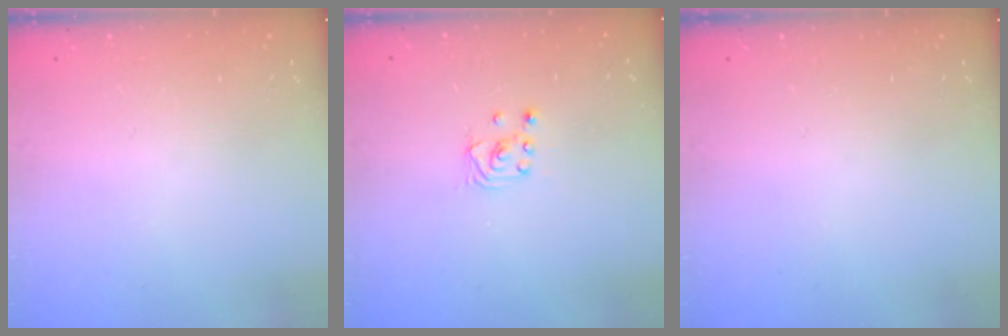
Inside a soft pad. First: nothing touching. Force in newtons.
{"total": 1.7, "press": 1.6, "slide": 0.1}
{"total": 0.0}